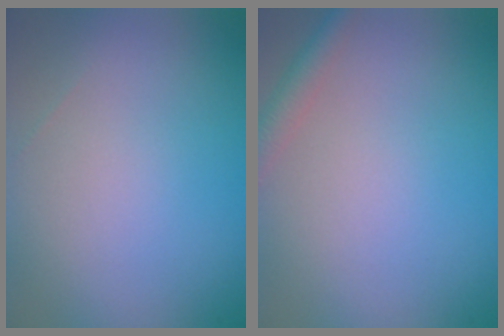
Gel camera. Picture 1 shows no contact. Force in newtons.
{"total": 2.0, "press": 2.0, "slide": 0.1}